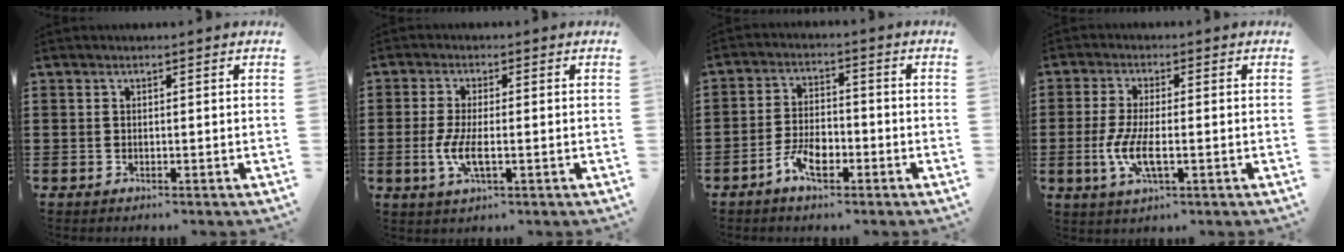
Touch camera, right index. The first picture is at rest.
{"total": 4.8, "force": [-1.1, 1.4, 4.5], "torque": [-0.104, -0.006, -0.028]}
{"total": 5.4, "force": [-3.1, 2.5, 3.7], "torque": [-0.083, 0.005, -0.062]}
{"total": 5.9, "force": [-1.6, 1.8, 5.5], "torque": [-0.120, -0.008, -0.034]}